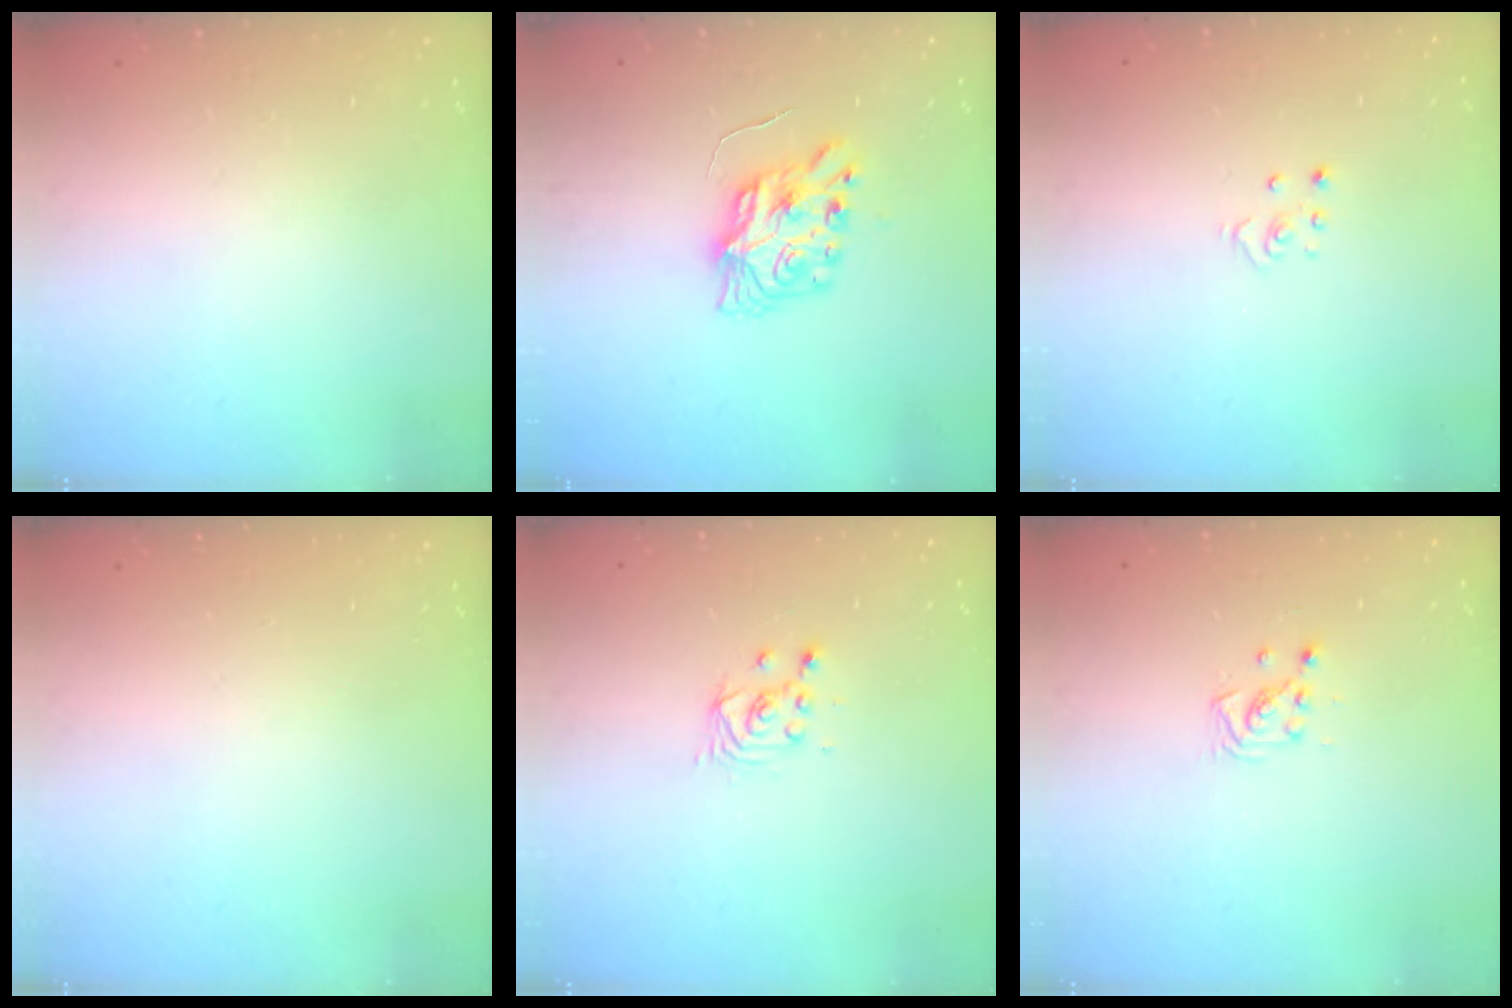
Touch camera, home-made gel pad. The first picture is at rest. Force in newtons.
{"total": 8.6, "press": 8.6, "slide": 1.0}
{"total": 2.8, "press": 2.8, "slide": 0.3}
{"total": 0.0}
{"total": 2.6, "press": 2.6, "slide": 0.1}
{"total": 2.9, "press": 2.9, "slide": 0.3}